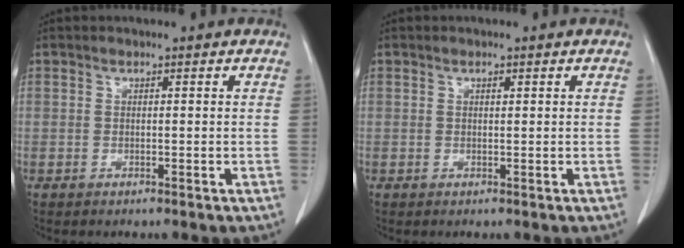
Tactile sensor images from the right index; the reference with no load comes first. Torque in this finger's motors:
{"motor_torque": [-0.07, 0.06, -0.08, -0.01]}